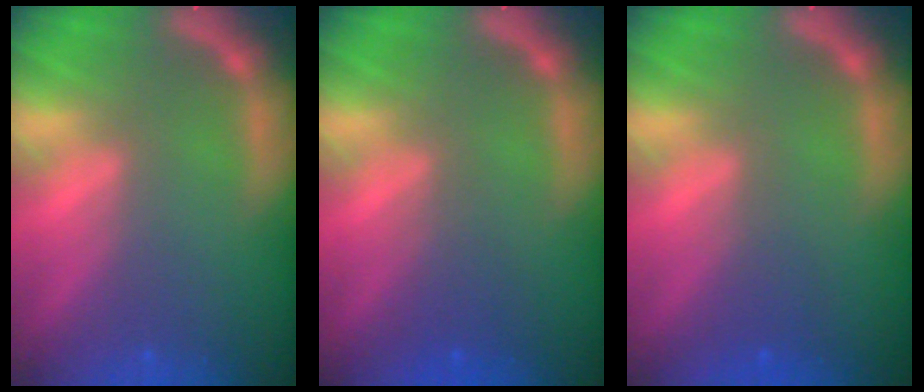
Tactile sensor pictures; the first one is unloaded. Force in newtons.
{"total": 2.0}
{"total": 1.5}